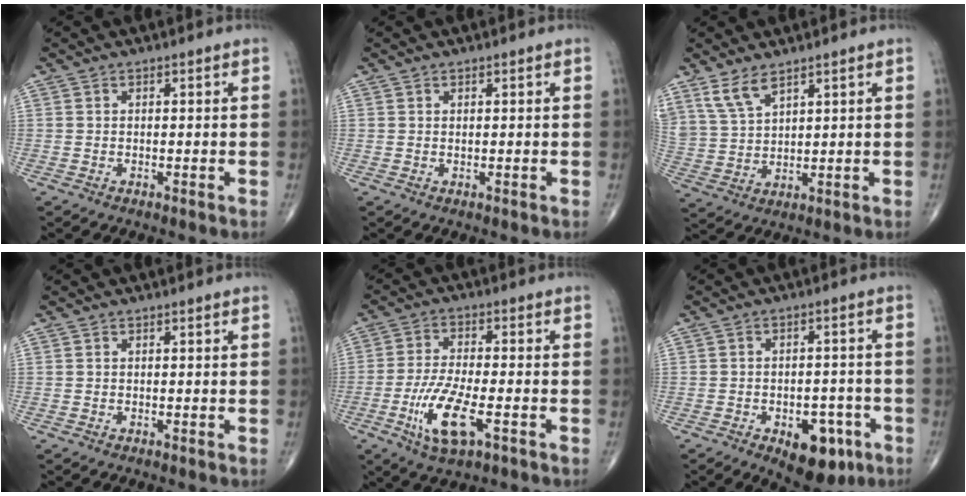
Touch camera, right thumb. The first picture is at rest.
{"total": 0.0}
{"total": 6.4, "force": [4.7, 2.4, 3.7], "torque": [-0.073, -0.019, 0.105]}
{"total": 0.0}
{"total": 10.6, "force": [-4.0, 3.4, 9.2], "torque": [-0.194, 0.005, -0.071]}
{"total": 10.7, "force": [-5.0, 5.9, 7.4], "torque": [-0.068, 0.025, -0.059]}